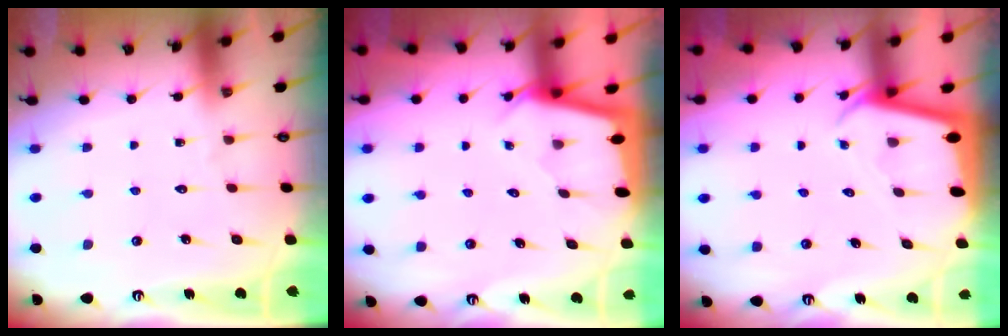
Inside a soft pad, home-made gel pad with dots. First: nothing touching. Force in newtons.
{"total": 2.1, "press": 2.1, "slide": 0.2}
{"total": 2.1, "press": 2.1, "slide": 0.1}